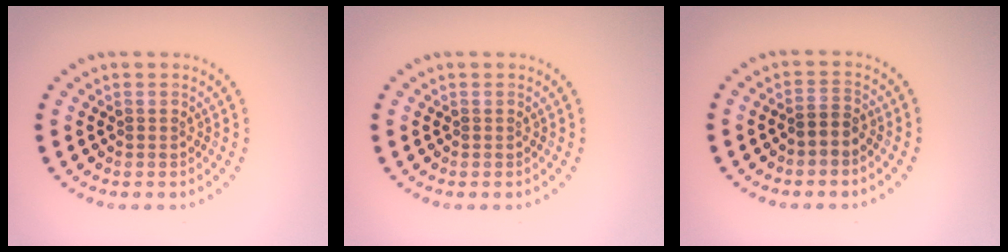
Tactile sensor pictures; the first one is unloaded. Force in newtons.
{"total": 0.0}
{"total": 1.6, "press": 1.4, "slide": 0.8}